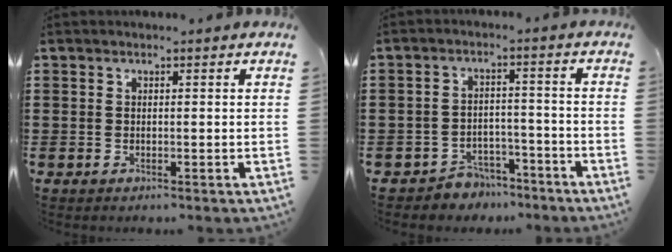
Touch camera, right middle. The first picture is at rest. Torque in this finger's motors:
{"motor_torque": [-0.13, 0.05, 0.06, 0.00]}